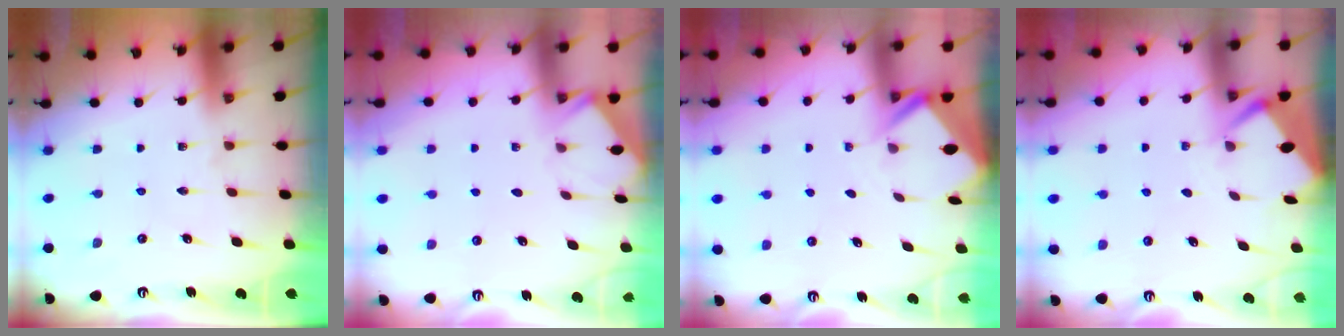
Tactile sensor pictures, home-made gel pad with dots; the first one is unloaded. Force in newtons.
{"total": 1.6, "press": 1.6, "slide": 0.1}
{"total": 2.4, "press": 2.4, "slide": 0.1}
{"total": 2.8, "press": 2.8, "slide": 0.3}